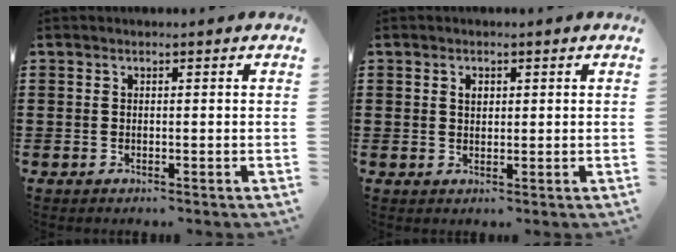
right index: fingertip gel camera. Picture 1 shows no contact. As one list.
[{"total": 1.2, "force": [0.6, 0.6, 0.8], "torque": [-0.017, 0.006, 0.011]}]